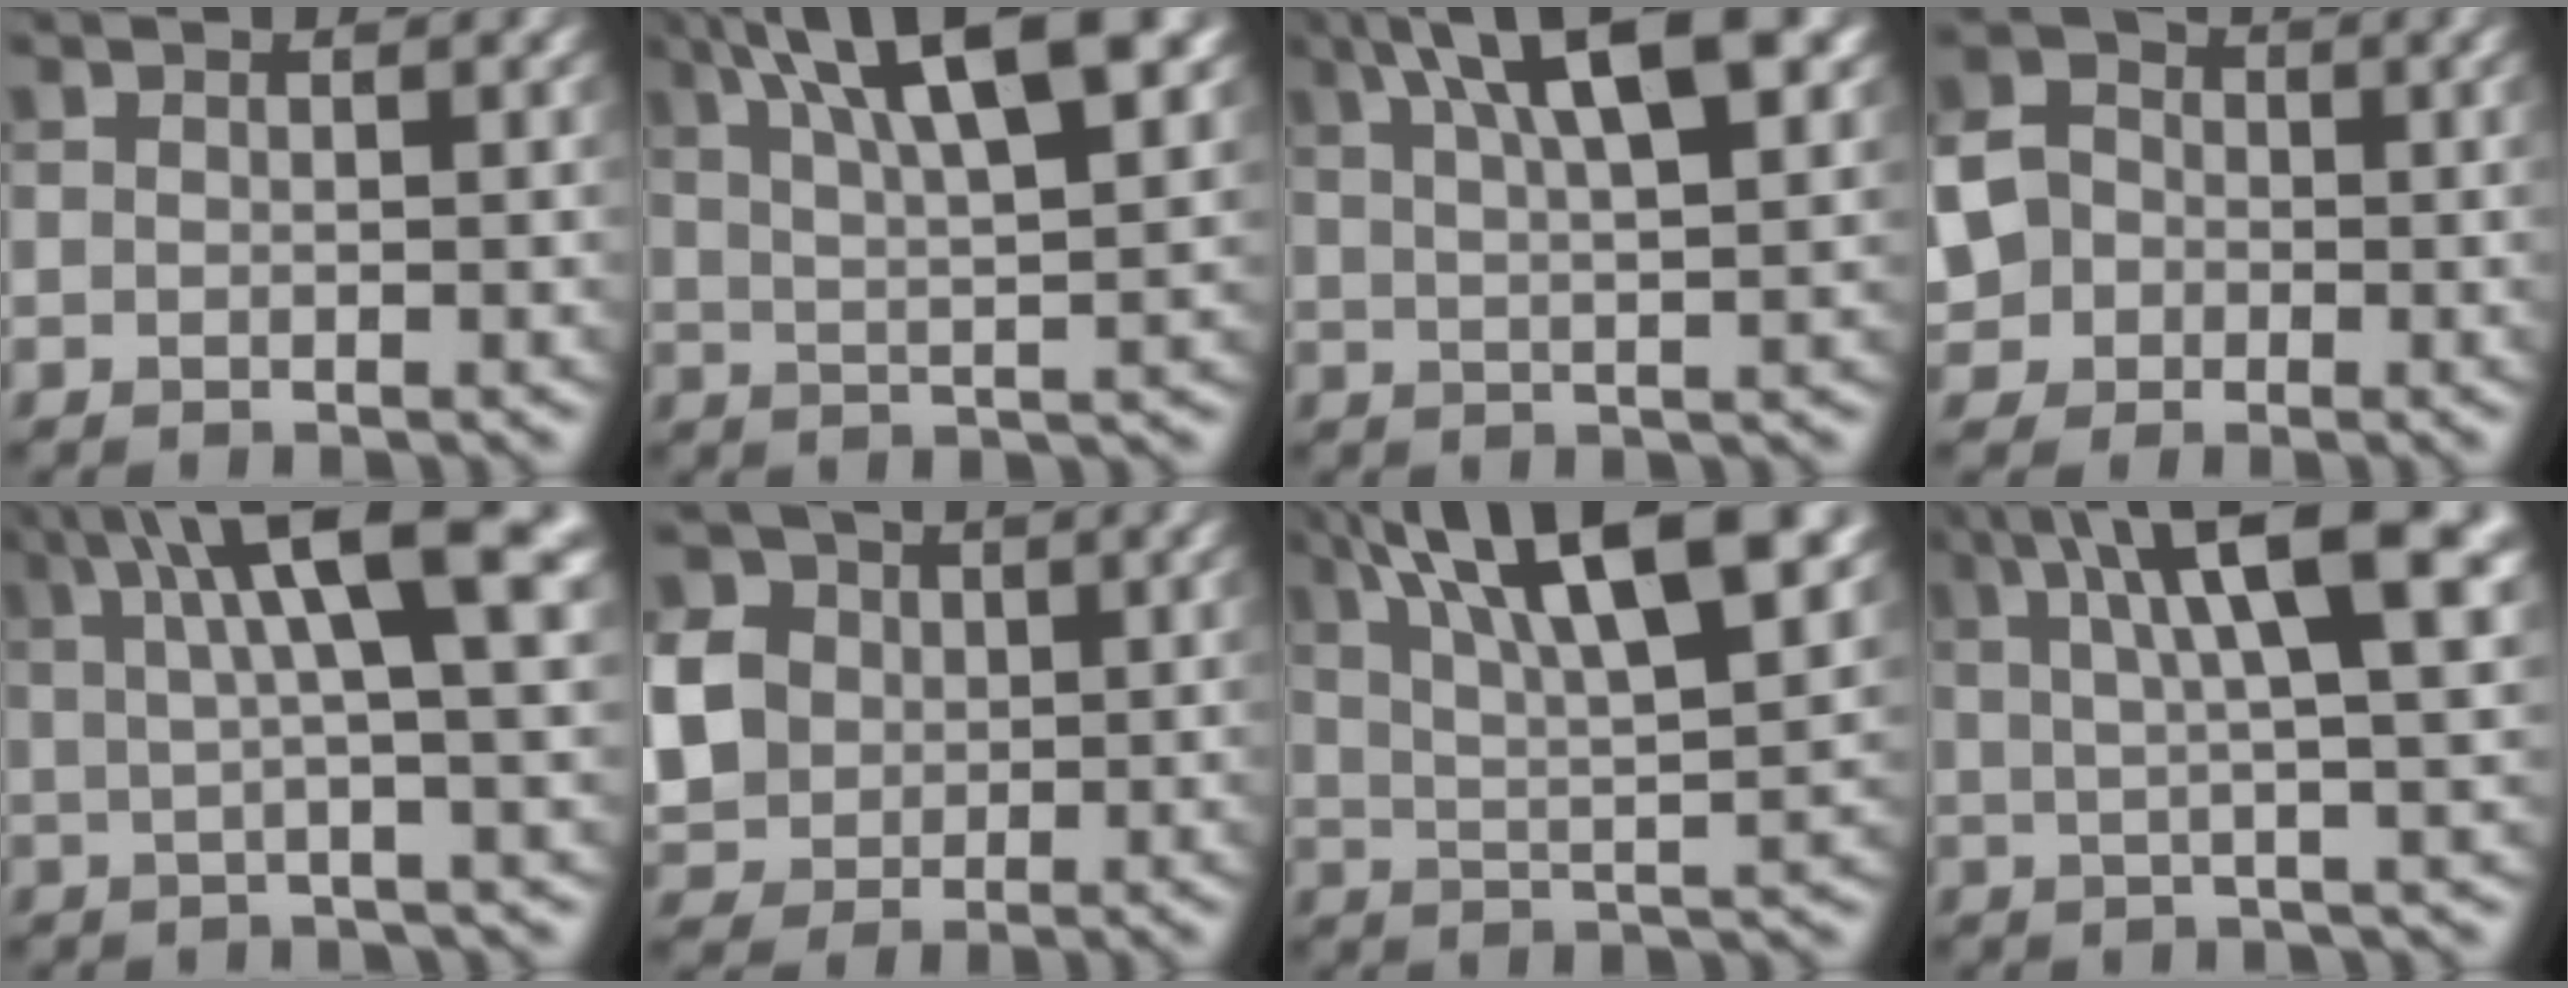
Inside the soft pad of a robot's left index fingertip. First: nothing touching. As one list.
[{"total": 11.8, "force": [6.4, 3.5, 9.3], "torque": [-0.120, 0.028, 0.082]}, {"total": 10.6, "force": [5.3, 3.5, 8.5], "torque": [-0.096, 0.031, 0.063]}, {"total": 8.1, "force": [-2.2, 7.2, 3.0], "torque": [-0.071, -0.010, -0.061]}, {"total": 10.4, "force": [4.0, 2.1, 9.3], "torque": [-0.127, 0.023, 0.056]}, {"total": 7.5, "force": [0.6, 6.6, 3.6], "torque": [-0.100, 0.017, 0.005]}, {"total": 14.2, "force": [7.6, 4.1, 11.2], "torque": [-0.162, 0.023, 0.111]}, {"total": 11.5, "force": [5.1, 2.6, 10.0], "torque": [-0.130, 0.021, 0.073]}]